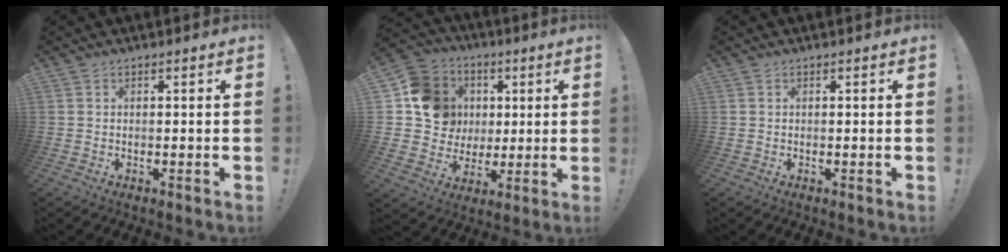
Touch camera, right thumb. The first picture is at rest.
{"total": 15.1, "force": [3.2, 13.7, 5.5], "torque": [-0.071, 0.005, 0.084]}
{"total": 0.0}